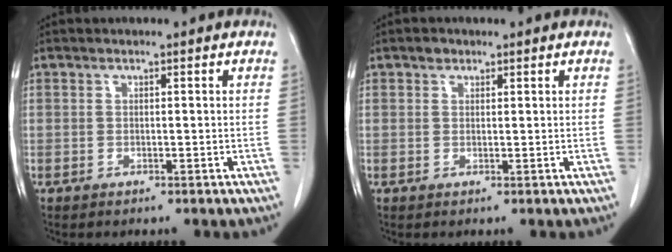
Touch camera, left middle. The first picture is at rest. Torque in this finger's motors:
{"motor_torque": [0.24, -0.20, -0.02, -0.01]}